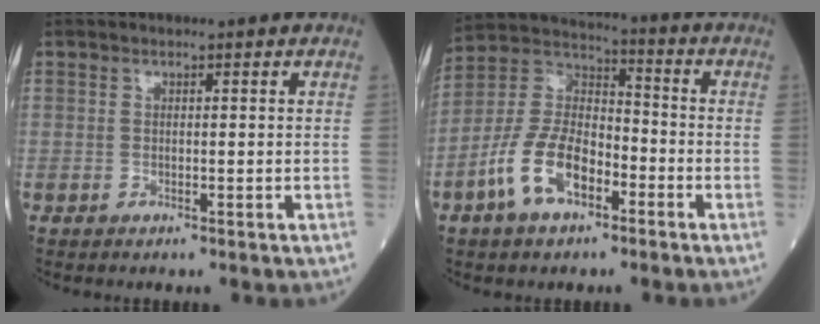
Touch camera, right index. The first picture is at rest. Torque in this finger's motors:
{"motor_torque": [1.54, -0.60, 0.37, 0.09]}